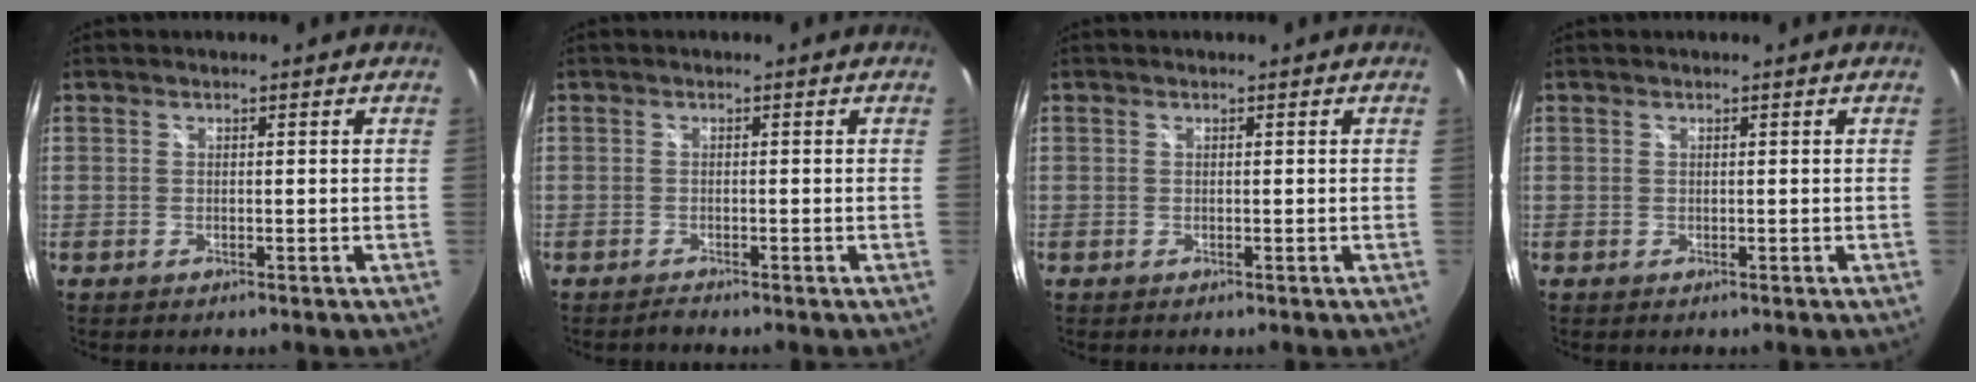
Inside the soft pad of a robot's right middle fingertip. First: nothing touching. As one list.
[{"total": 0.8, "force": [-0.8, 0.0, 0.1], "torque": [-0.001, -0.005, -0.018]}, {"total": 0.0}, {"total": 0.0}]